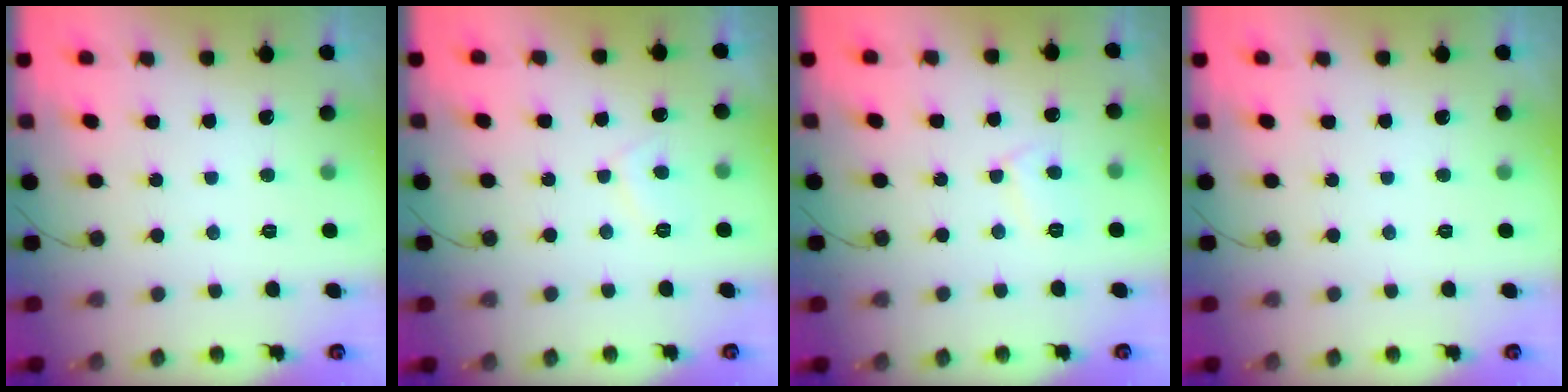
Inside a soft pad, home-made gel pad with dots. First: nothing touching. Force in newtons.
{"total": 2.7, "press": 2.6, "slide": 0.8}
{"total": 5.2, "press": 5.2, "slide": 0.4}
{"total": 0.0}